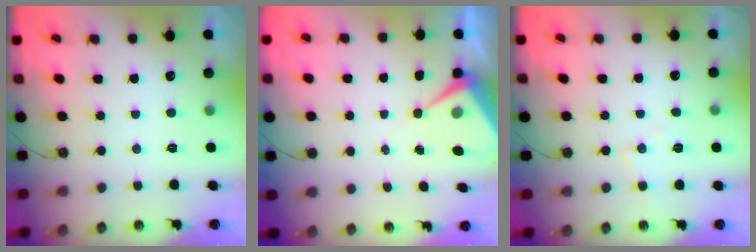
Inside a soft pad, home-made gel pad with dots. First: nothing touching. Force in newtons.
{"total": 6.7, "press": 6.6, "slide": 0.7}
{"total": 6.3, "press": 6.2, "slide": 0.9}